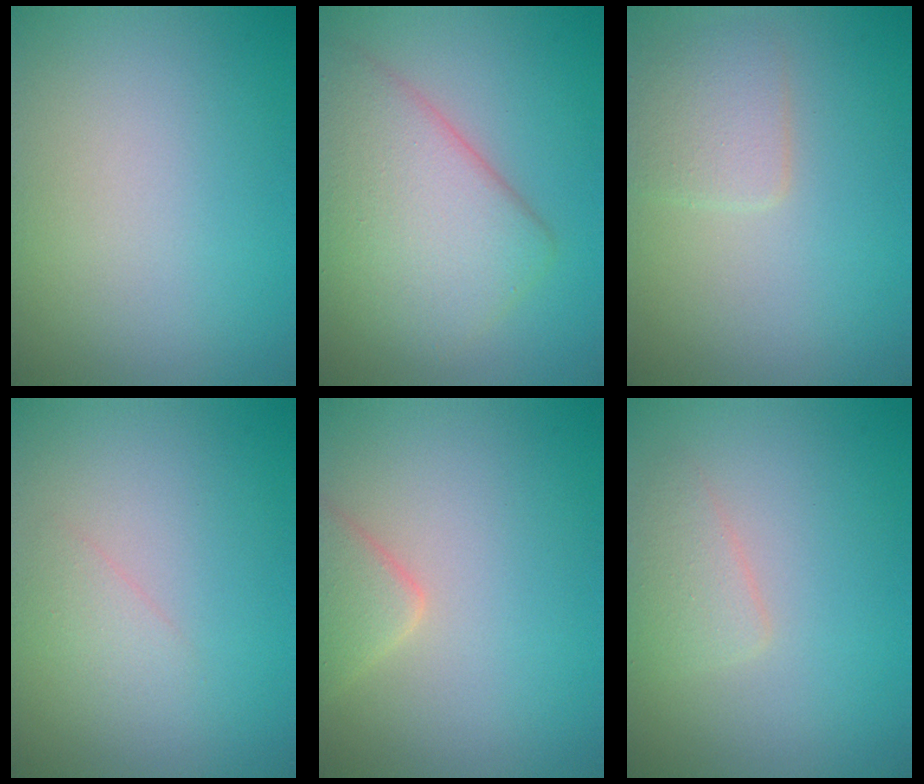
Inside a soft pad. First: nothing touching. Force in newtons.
{"total": 7.4, "press": 7.4, "slide": 0.3}
{"total": 2.5, "press": 2.5, "slide": 0.1}
{"total": 1.0, "press": 1.0, "slide": 0.0}
{"total": 2.3, "press": 2.3, "slide": 0.2}
{"total": 1.9, "press": 1.9, "slide": 0.0}